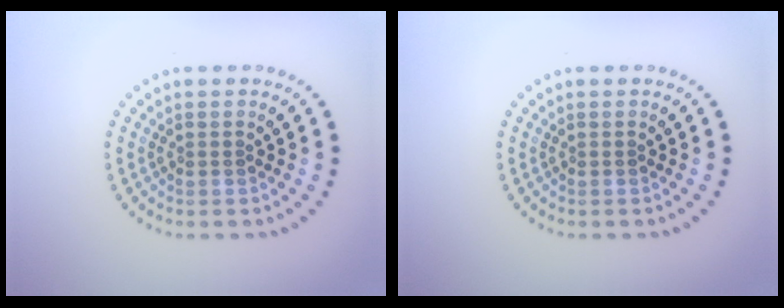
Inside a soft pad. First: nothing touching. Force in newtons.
{"total": 0.0}